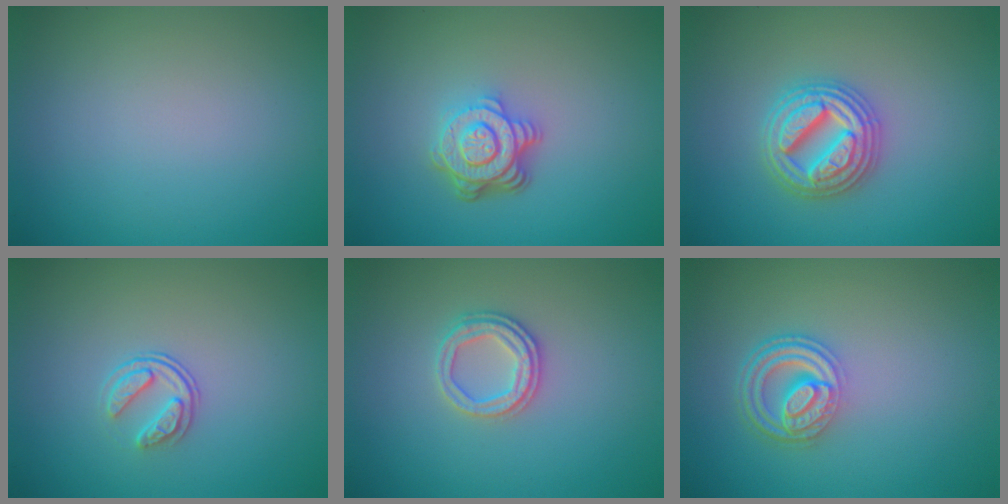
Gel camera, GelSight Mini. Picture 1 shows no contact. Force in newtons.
{"total": 4.7, "press": 3.4, "slide": 3.3}
{"total": 4.9, "press": 4.8, "slide": 0.7}
{"total": 1.9, "press": 1.3, "slide": 1.4}
{"total": 2.4, "press": 2.3, "slide": 0.7}
{"total": 4.5, "press": 3.4, "slide": 2.9}